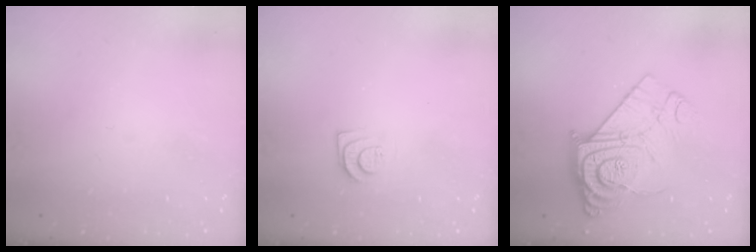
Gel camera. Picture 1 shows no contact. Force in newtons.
{"total": 7.9, "press": 7.8, "slide": 0.7}
{"total": 14.9, "press": 14.8, "slide": 1.0}